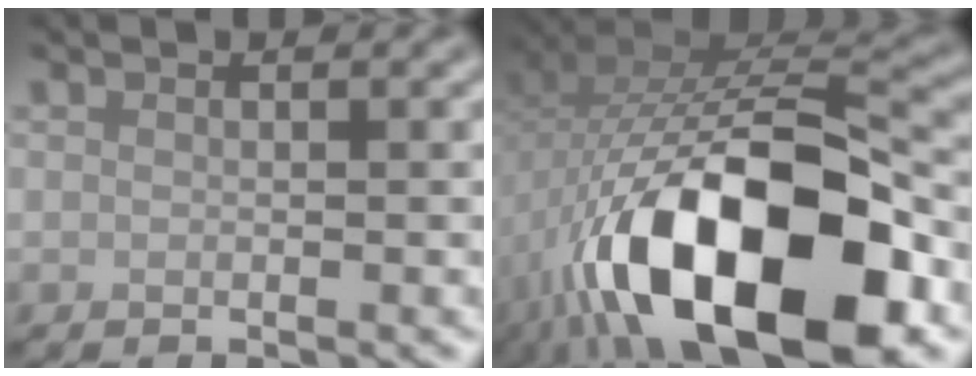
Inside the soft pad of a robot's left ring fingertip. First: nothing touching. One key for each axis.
{"total": 17.6, "fx": -7.2, "fy": 8.4, "fz": 13.6, "tx": -0.234, "ty": -0.023, "tz": -0.112}